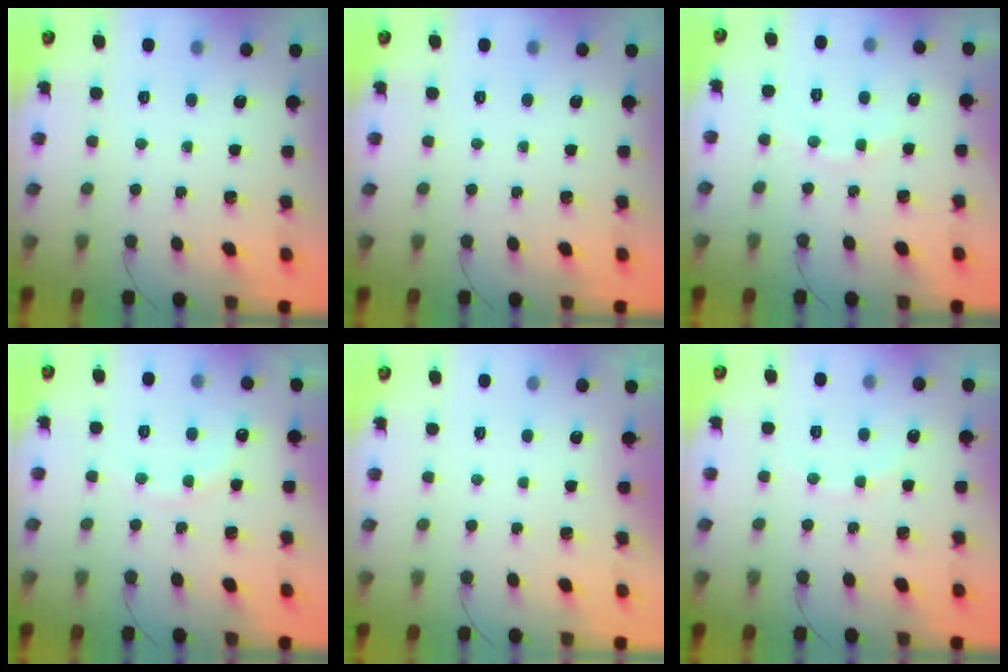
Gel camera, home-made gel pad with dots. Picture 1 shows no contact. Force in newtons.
{"total": 0.0}
{"total": 6.5, "press": 6.4, "slide": 1.1}
{"total": 8.0, "press": 7.8, "slide": 1.3}
{"total": 2.9, "press": 2.9, "slide": 0.1}
{"total": 4.7, "press": 4.4, "slide": 1.6}